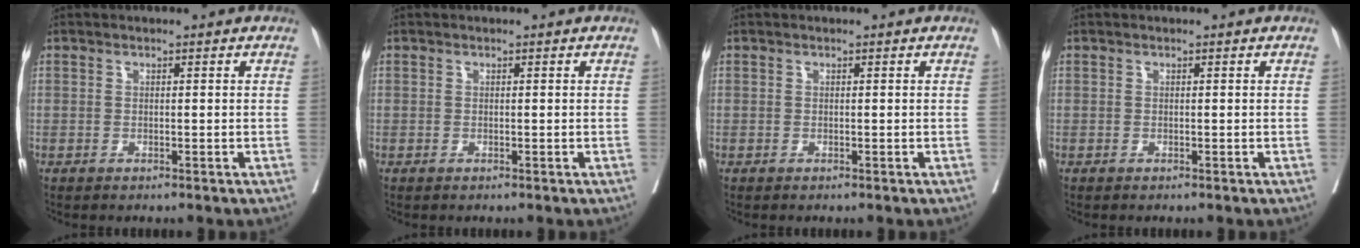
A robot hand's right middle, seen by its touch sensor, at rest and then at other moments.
{"total": 0.0}
{"total": 0.0}
{"total": 0.0}